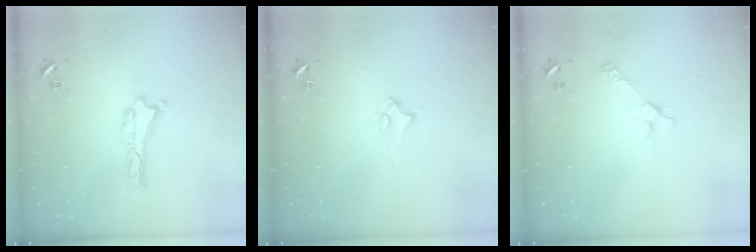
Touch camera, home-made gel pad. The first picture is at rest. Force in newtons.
{"total": 2.0, "press": 2.0, "slide": 0.3}
{"total": 2.6, "press": 2.6, "slide": 0.3}